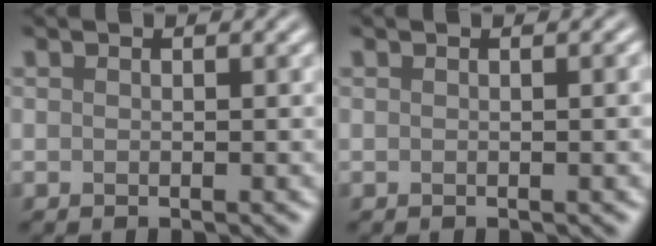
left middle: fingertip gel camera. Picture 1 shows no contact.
{"total": 1.5, "force": [0.1, 0.4, 1.4], "torque": [-0.012, 0.006, -0.002]}